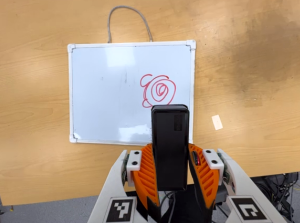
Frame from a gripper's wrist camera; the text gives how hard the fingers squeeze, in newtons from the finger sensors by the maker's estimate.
{"total": 4.9, "left": 3.5, "right": 6.3}